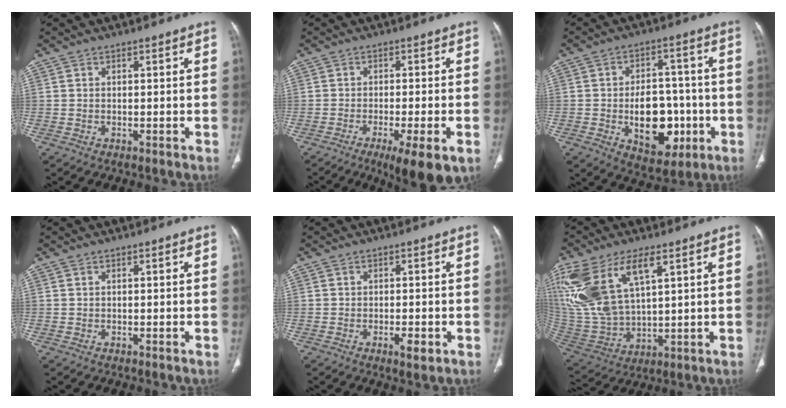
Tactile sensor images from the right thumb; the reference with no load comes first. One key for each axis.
{"total": 9.8, "fx": -4.8, "fy": 1.8, "fz": 8.4, "tx": -0.122, "ty": -0.010, "tz": -0.070}
{"total": 14.6, "fx": -3.3, "fy": 9.3, "fz": 10.7, "tx": -0.116, "ty": 0.026, "tz": -0.035}
{"total": 0.0}
{"total": 2.8, "fx": -1.1, "fy": 0.9, "fz": 2.4, "tx": -0.038, "ty": -0.001, "tz": -0.017}
{"total": 20.4, "fx": 8.9, "fy": 9.6, "fz": 15.7, "tx": -0.346, "ty": -0.023, "tz": 0.186}